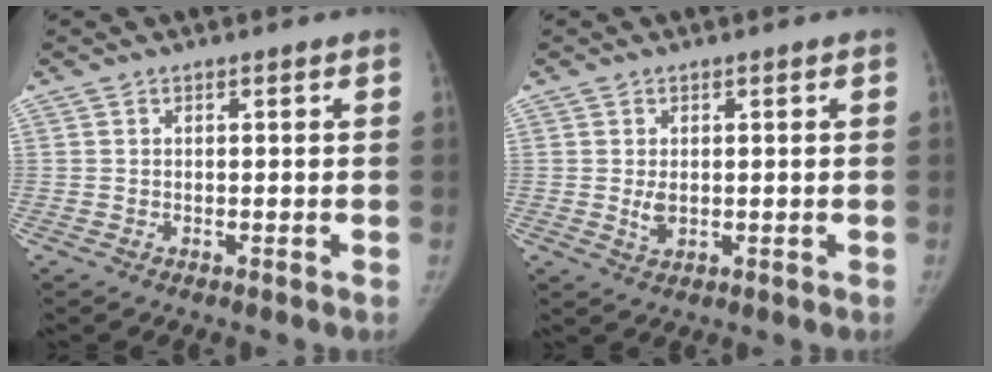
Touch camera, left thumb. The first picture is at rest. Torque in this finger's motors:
{"motor_torque": [-0.43, -0.10, 0.21, 0.41, 0.01]}